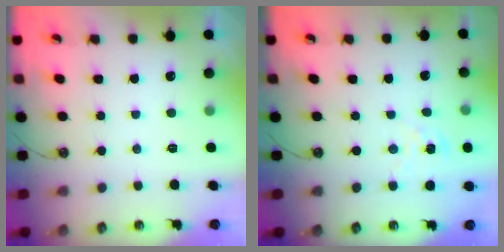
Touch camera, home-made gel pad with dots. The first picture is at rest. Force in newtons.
{"total": 1.9, "press": 1.9, "slide": 0.2}